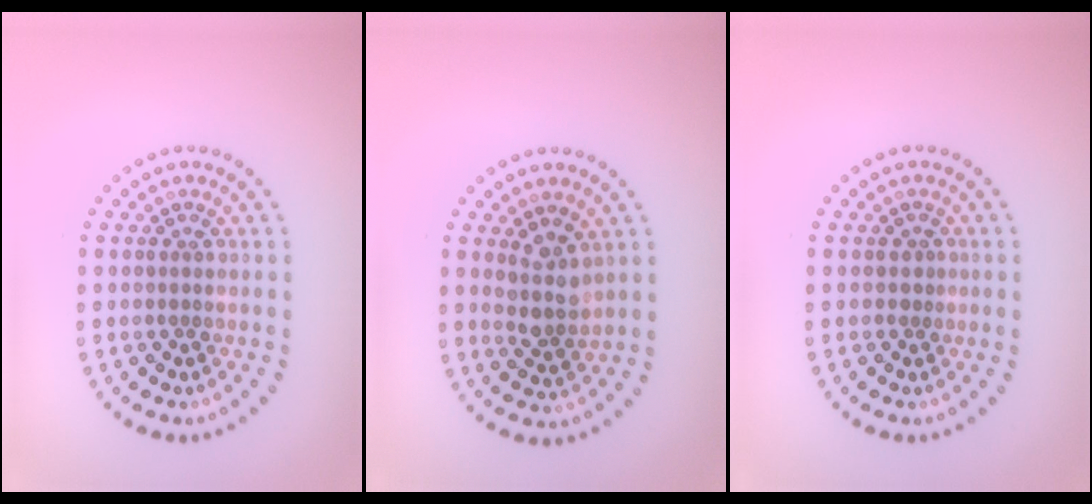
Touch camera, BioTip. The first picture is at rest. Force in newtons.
{"total": 2.8, "press": 2.4, "slide": 1.5}
{"total": 0.5, "press": 0.3, "slide": 0.4}